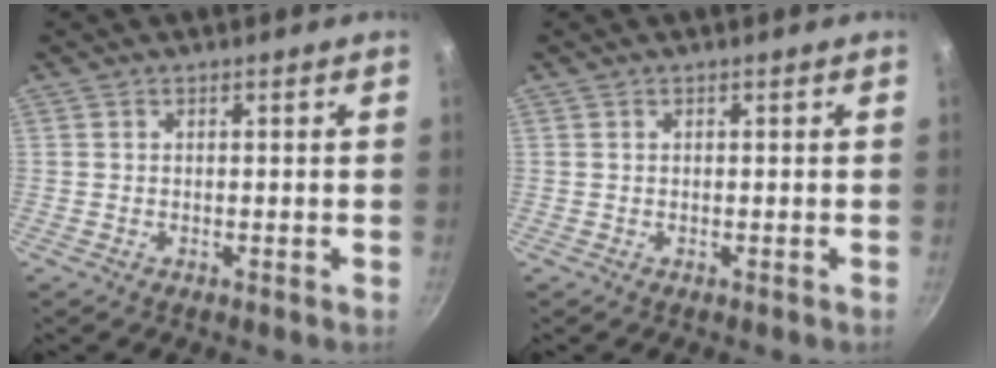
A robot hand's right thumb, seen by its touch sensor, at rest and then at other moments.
{"total": 0.0}